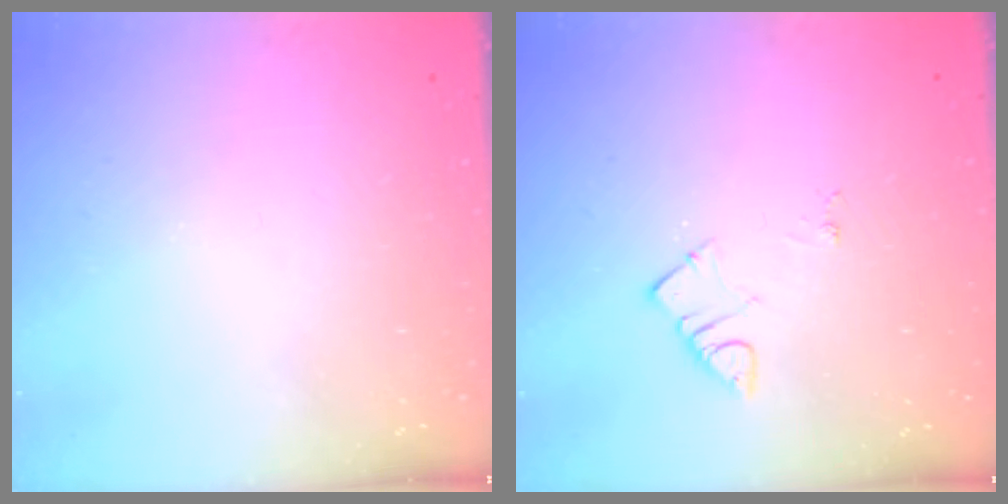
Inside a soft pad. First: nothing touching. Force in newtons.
{"total": 3.8, "press": 3.8, "slide": 0.5}